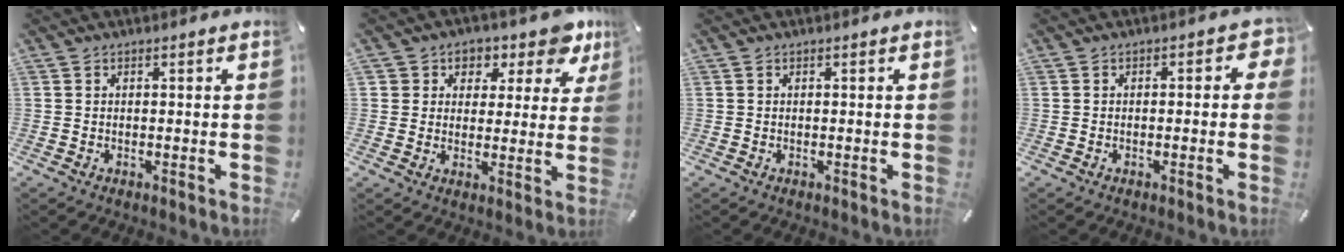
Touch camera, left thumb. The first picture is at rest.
{"total": 7.8, "force": [4.2, 5.8, 3.3], "torque": [-0.037, -0.028, 0.071]}
{"total": 0.0}
{"total": 2.6, "force": [-0.4, 1.6, 2.1], "torque": [-0.023, 0.002, -0.012]}